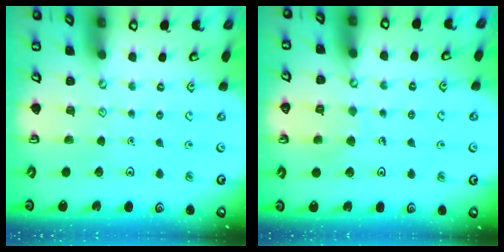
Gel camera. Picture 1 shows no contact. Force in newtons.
{"total": 5.1, "press": 5.1, "slide": 0.5}